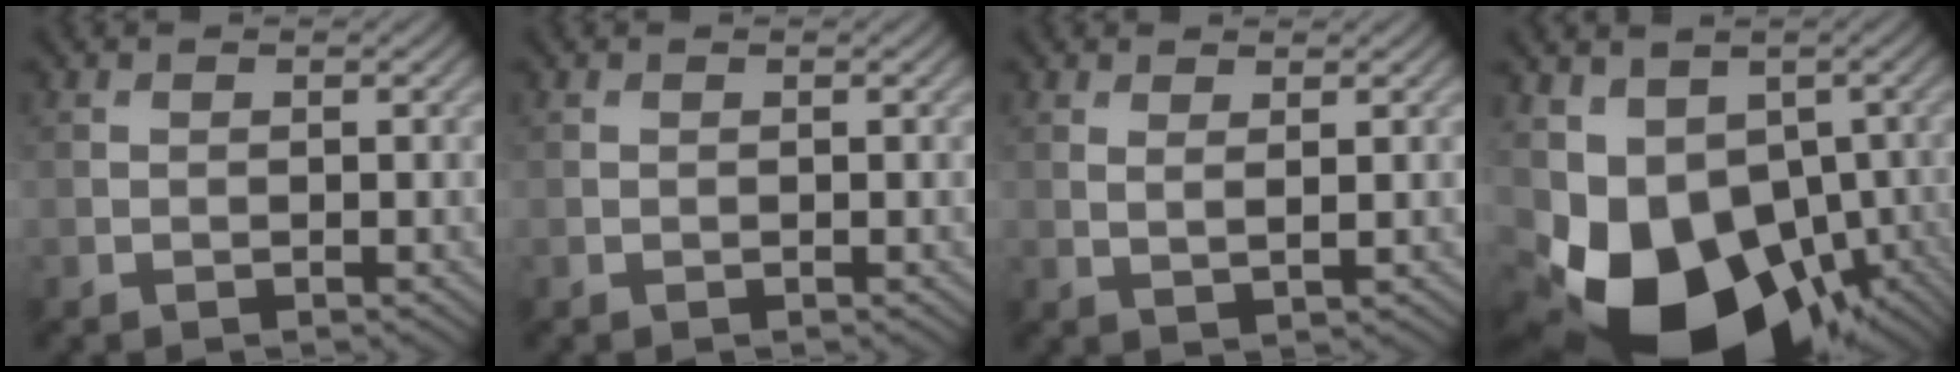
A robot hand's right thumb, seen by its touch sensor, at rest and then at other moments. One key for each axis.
{"total": 0.0}
{"total": 1.6, "fx": 1.1, "fy": 0.3, "fz": 1.2, "tx": -0.030, "ty": -0.003, "tz": 0.020}
{"total": 15.0, "fx": -3.4, "fy": 11.1, "fz": 9.6, "tx": -0.184, "ty": -0.041, "tz": -0.037}